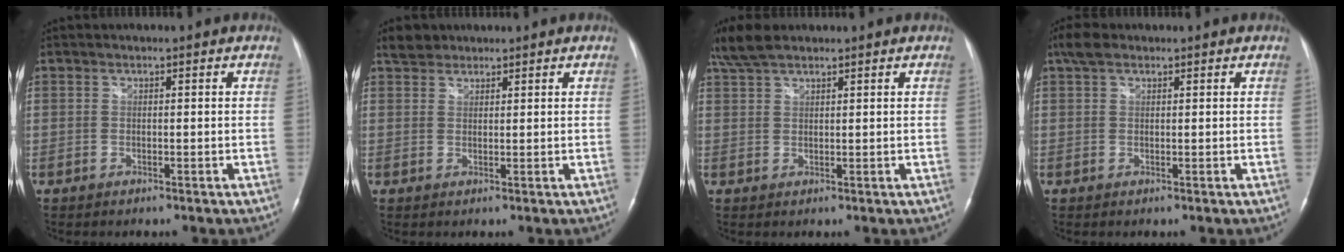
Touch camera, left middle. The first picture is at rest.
{"total": 2.5, "force": [2.2, 1.3, 0.1], "torque": [-0.009, 0.012, 0.039]}
{"total": 5.1, "force": [4.1, 1.3, 2.6], "torque": [-0.069, 0.020, 0.087]}
{"total": 2.9, "force": [2.0, 1.3, 1.6], "torque": [-0.040, 0.021, 0.040]}